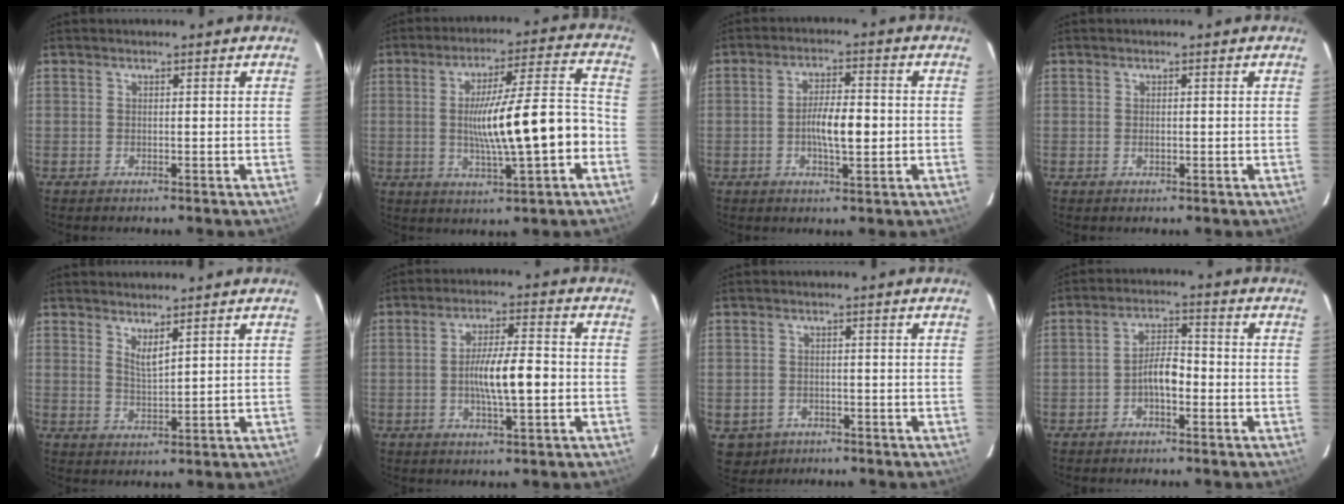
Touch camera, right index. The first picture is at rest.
{"total": 15.1, "force": [-2.9, 1.8, 14.8], "torque": [-0.232, 0.001, -0.034]}
{"total": 7.0, "force": [-1.2, 1.9, 6.6], "torque": [-0.118, 0.002, -0.016]}
{"total": 0.9, "force": [-0.1, 0.6, 0.6], "torque": [-0.010, 0.000, 0.000]}
{"total": 3.2, "force": [2.5, 0.4, 2.1], "torque": [-0.036, -0.006, 0.042]}
{"total": 9.0, "force": [-1.6, 1.6, 8.7], "torque": [-0.153, -0.002, -0.023]}
{"total": 4.8, "force": [-2.2, 4.1, 1.3], "torque": [-0.038, 0.000, -0.024]}
{"total": 4.7, "force": [-2.0, 1.9, 3.8], "torque": [-0.074, 0.014, -0.035]}